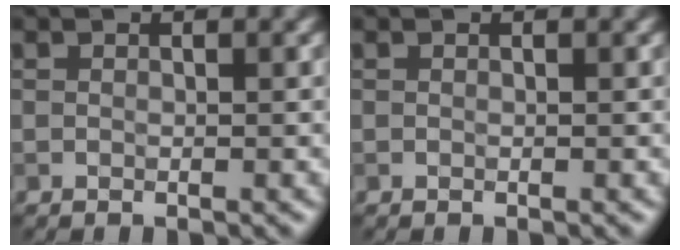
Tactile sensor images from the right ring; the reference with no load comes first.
{"total": 0.0}